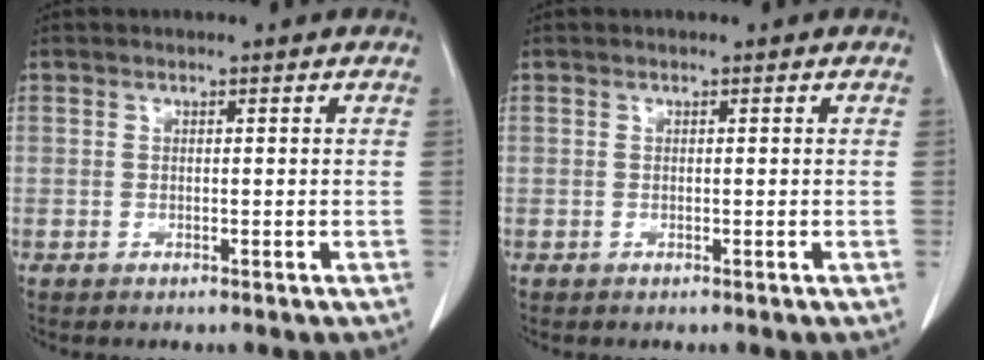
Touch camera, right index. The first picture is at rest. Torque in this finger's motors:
{"motor_torque": [0.00, 0.00, 0.00, 0.00]}